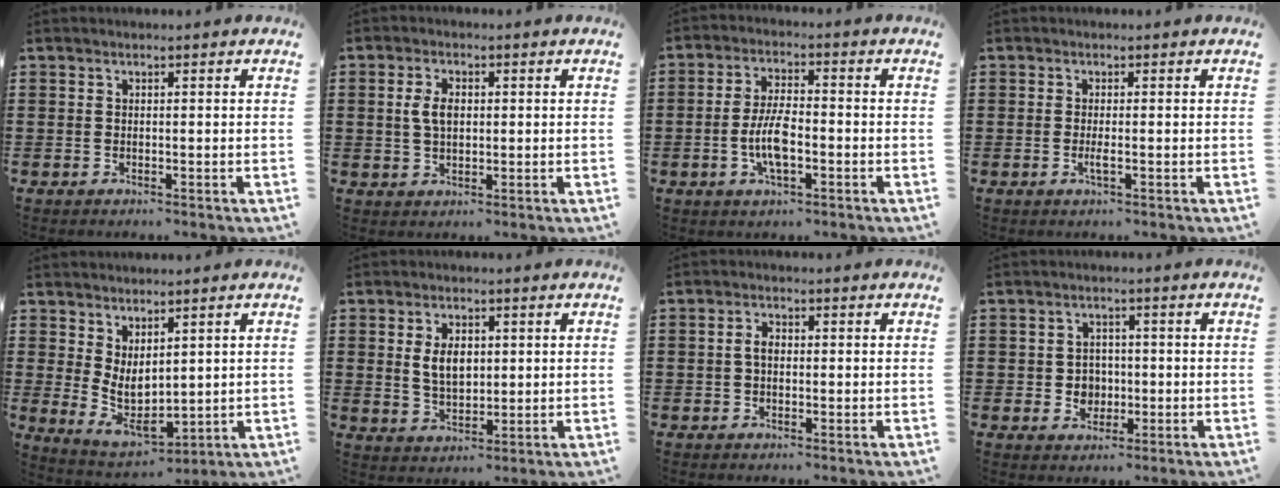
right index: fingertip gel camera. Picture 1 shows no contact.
{"total": 4.0, "force": [0.5, 2.2, 3.2], "torque": [-0.076, 0.008, 0.005]}
{"total": 6.7, "force": [-1.6, 2.2, 6.1], "torque": [-0.140, -0.007, -0.038]}
{"total": 1.6, "force": [-0.5, -0.1, 1.5], "torque": [-0.036, -0.008, -0.010]}
{"total": 4.5, "force": [1.7, 2.5, 3.4], "torque": [-0.083, -0.013, 0.030]}
{"total": 4.9, "force": [0.8, 3.0, 3.8], "torque": [-0.073, 0.009, 0.012]}
{"total": 2.2, "force": [0.0, 1.3, 1.8], "torque": [-0.036, 0.006, -0.002]}
{"total": 2.9, "force": [-0.6, 2.6, 1.2], "torque": [-0.024, 0.001, -0.018]}